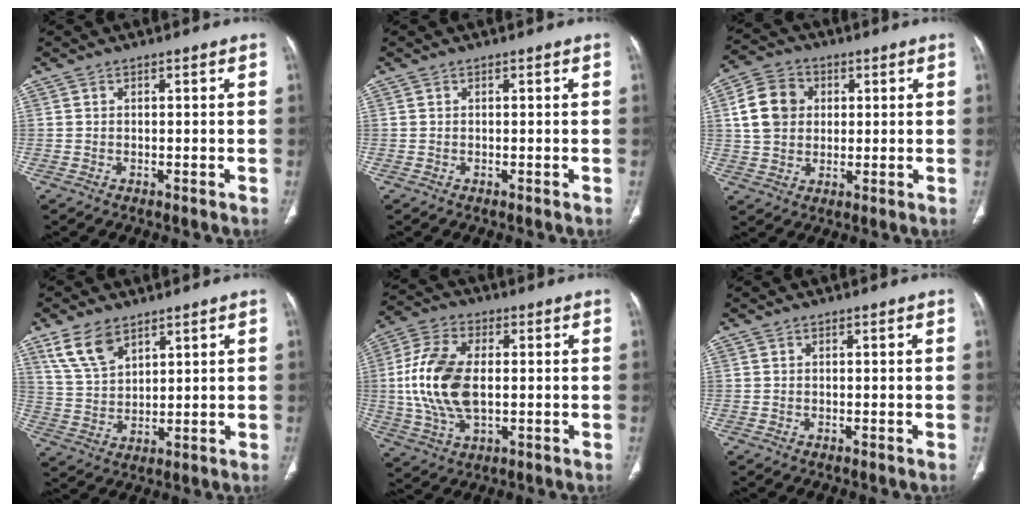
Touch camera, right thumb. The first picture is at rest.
{"total": 0.0}
{"total": 10.1, "force": [2.1, 8.3, 5.4], "torque": [-0.081, 0.007, 0.034]}
{"total": 8.3, "force": [5.4, 4.3, 4.6], "torque": [-0.077, -0.021, 0.116]}
{"total": 14.7, "force": [0.3, 8.2, 12.2], "torque": [-0.256, 0.005, 0.006]}
{"total": 0.0}